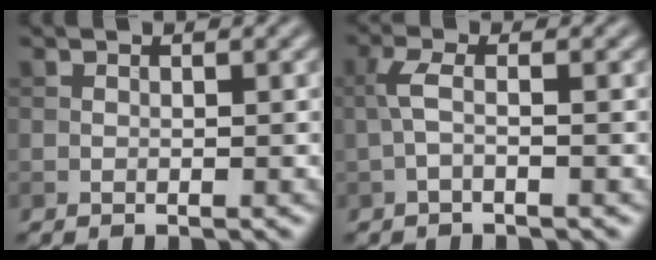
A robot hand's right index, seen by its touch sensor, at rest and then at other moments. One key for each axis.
{"total": 2.0, "fx": -0.5, "fy": 0.5, "fz": 1.9, "tx": -0.046, "ty": 0.006, "tz": -0.014}